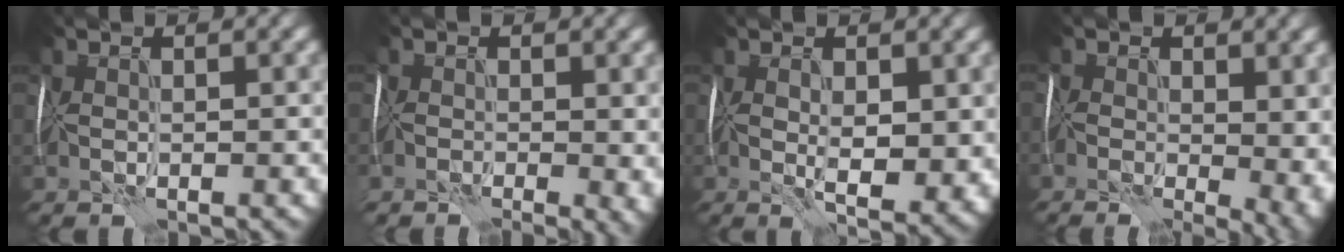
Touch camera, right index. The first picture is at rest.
{"total": 4.0, "force": [-1.6, 1.8, 3.1], "torque": [-0.042, -0.007, -0.025]}
{"total": 4.2, "force": [0.0, 2.0, 3.7], "torque": [-0.083, -0.014, 0.011]}
{"total": 12.1, "force": [-2.3, 6.8, 9.8], "torque": [-0.144, 0.004, -0.002]}